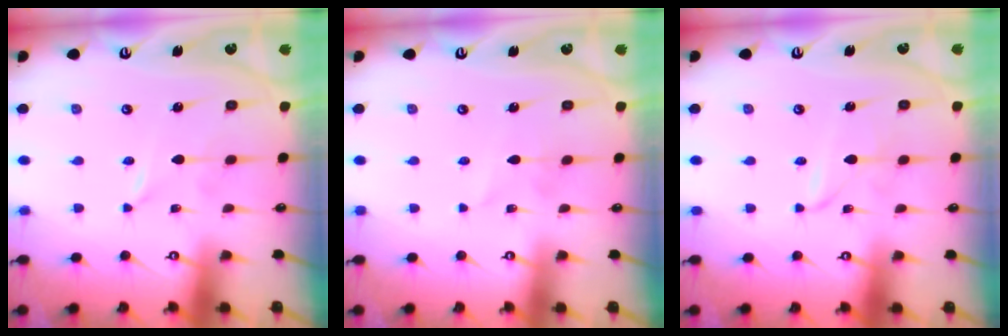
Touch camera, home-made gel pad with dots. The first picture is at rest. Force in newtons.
{"total": 2.7, "press": 2.7, "slide": 0.2}
{"total": 1.9, "press": 1.8, "slide": 0.3}